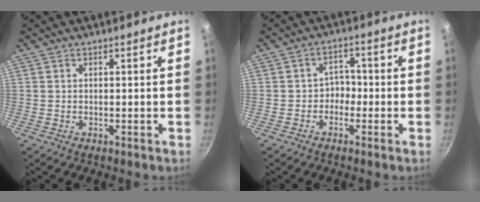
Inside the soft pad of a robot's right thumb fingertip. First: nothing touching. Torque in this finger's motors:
{"motor_torque": [-0.18, 0.04, -0.11, 0.26, 0.05]}